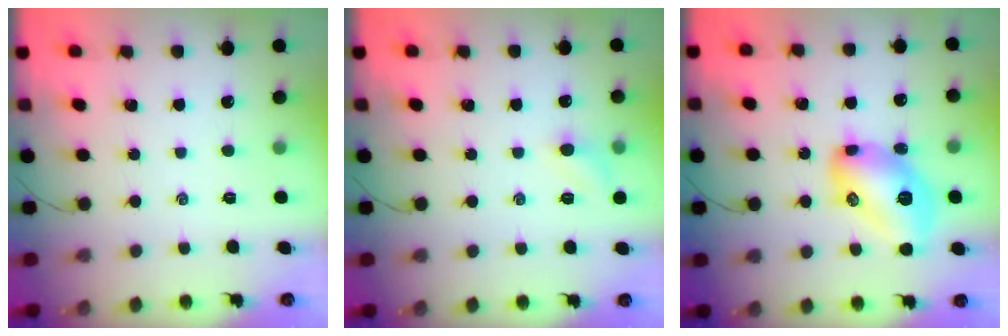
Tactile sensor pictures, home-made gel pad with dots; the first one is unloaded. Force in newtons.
{"total": 6.1, "press": 5.8, "slide": 2.0}
{"total": 15.4, "press": 15.4, "slide": 0.7}